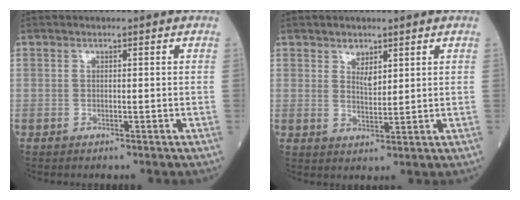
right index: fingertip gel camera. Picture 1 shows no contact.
{"total": 2.5, "force": [1.7, 1.2, 1.5], "torque": [-0.027, -0.002, 0.036]}